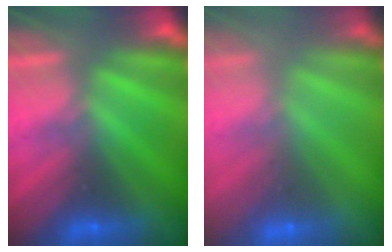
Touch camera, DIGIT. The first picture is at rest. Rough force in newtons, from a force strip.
{"total": 2.4}